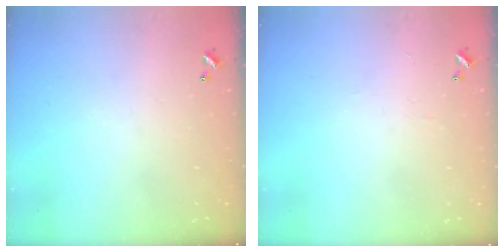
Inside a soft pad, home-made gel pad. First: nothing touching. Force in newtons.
{"total": 2.2, "press": 2.2, "slide": 0.4}